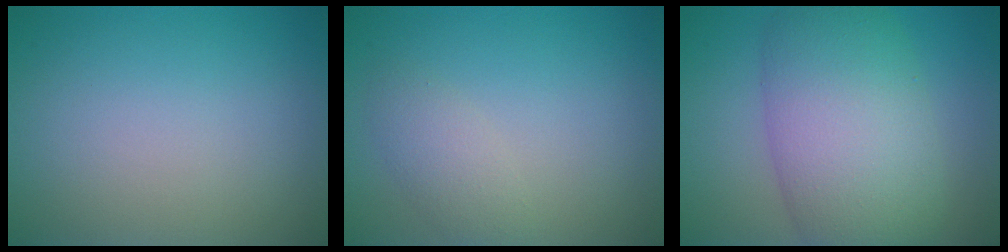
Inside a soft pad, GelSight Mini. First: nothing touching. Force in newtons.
{"total": 2.0, "press": 2.0, "slide": 0.2}
{"total": 10.1, "press": 10.1, "slide": 0.2}